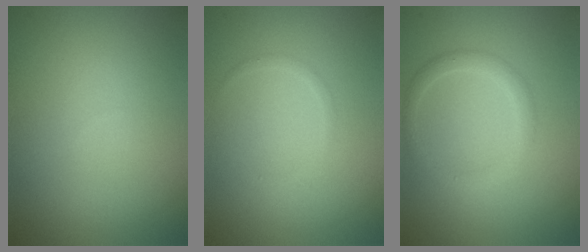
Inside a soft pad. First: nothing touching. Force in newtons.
{"total": 0.6, "press": 0.6, "slide": 0.0}
{"total": 1.9, "press": 1.8, "slide": 0.1}